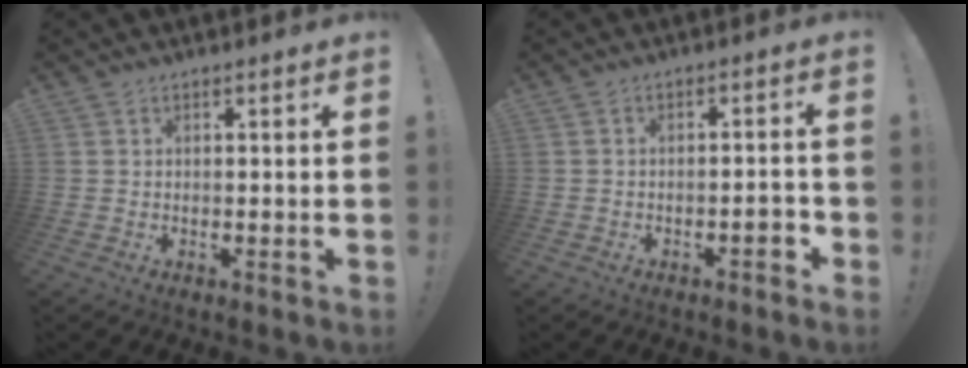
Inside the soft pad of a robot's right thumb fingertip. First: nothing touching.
{"total": 4.1, "force": [-2.2, 1.2, 3.2], "torque": [-0.039, 0.004, -0.038]}